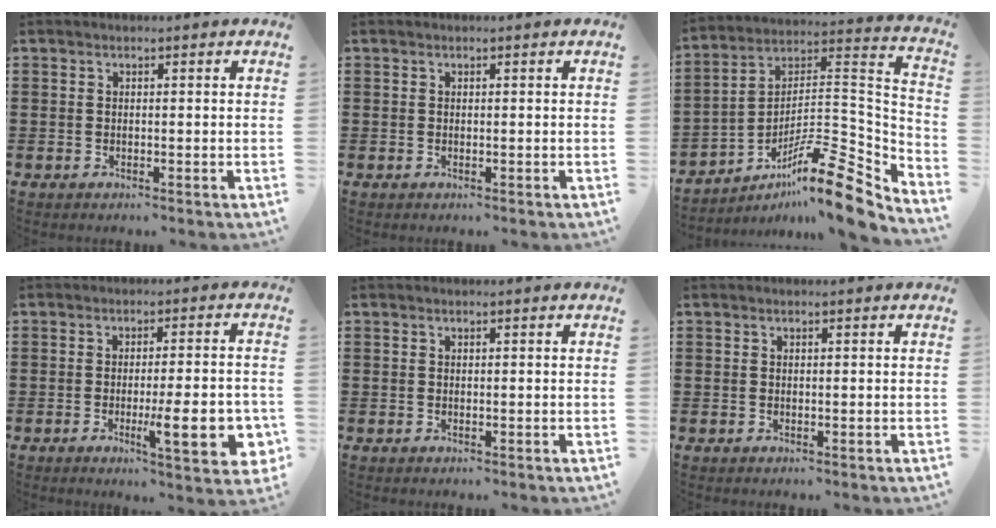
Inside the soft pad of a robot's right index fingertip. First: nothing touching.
{"total": 0.0}
{"total": 13.3, "force": [-9.6, 2.3, 8.9], "torque": [-0.128, 0.020, -0.180]}
{"total": 10.5, "force": [-2.7, 2.1, 10.0], "torque": [-0.146, -0.012, -0.041]}
{"total": 0.0}
{"total": 0.0}